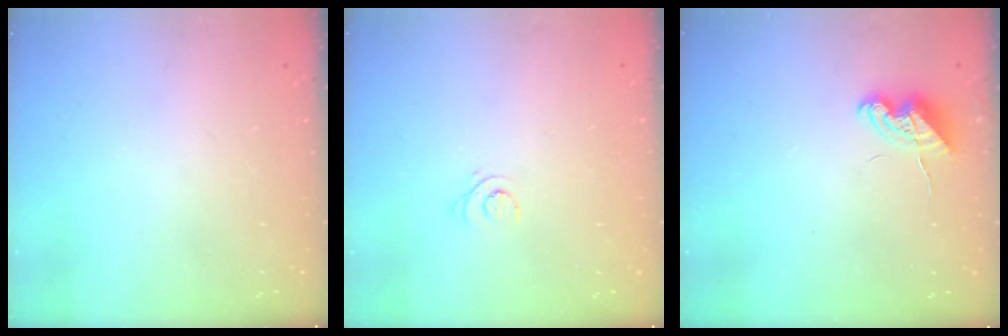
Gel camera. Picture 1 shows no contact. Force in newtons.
{"total": 2.9, "press": 2.9, "slide": 0.3}
{"total": 6.9, "press": 6.8, "slide": 1.0}